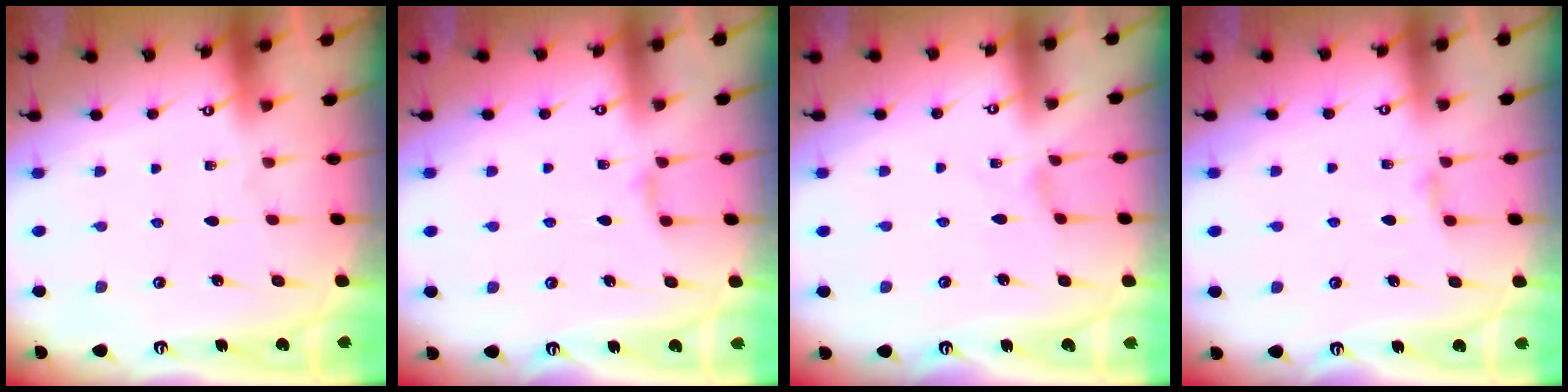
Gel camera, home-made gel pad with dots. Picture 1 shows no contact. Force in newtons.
{"total": 4.5, "press": 4.5, "slide": 0.4}
{"total": 0.0}
{"total": 2.6, "press": 2.6, "slide": 0.4}